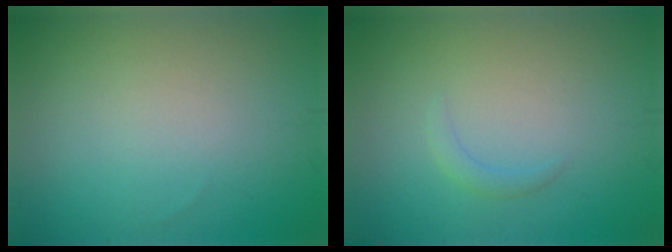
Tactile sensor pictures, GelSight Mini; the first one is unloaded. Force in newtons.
{"total": 0.9, "press": 0.9, "slide": 0.0}